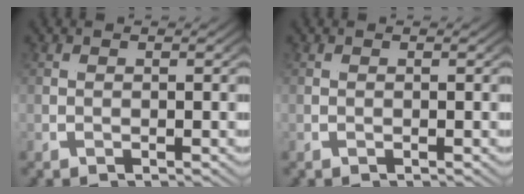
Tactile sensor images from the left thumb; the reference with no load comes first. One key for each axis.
{"total": 0.0}